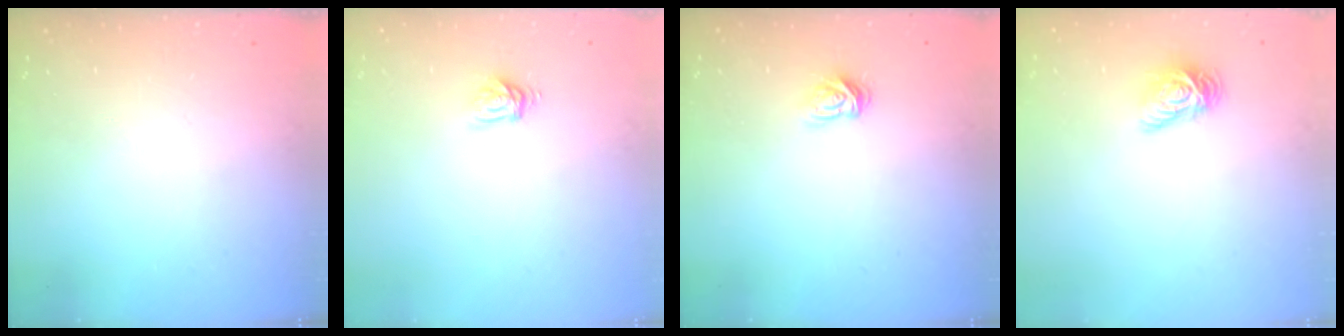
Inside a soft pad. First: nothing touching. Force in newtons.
{"total": 5.2, "press": 5.2, "slide": 0.7}
{"total": 4.7, "press": 4.7, "slide": 0.5}
{"total": 7.1, "press": 7.1, "slide": 0.2}